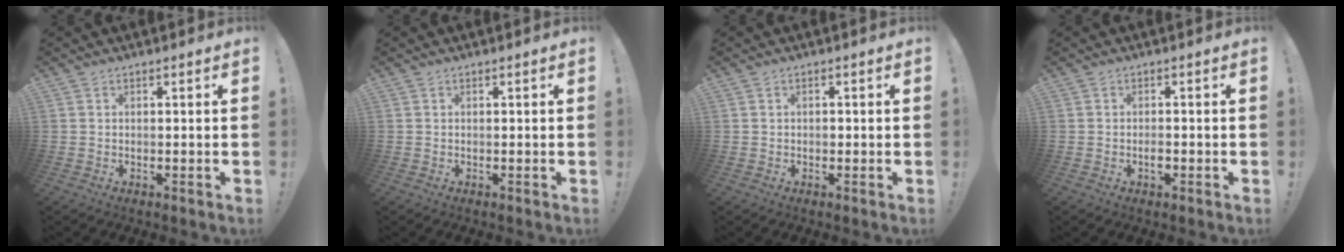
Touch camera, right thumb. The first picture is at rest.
{"total": 0.0}
{"total": 0.6, "force": [-0.3, 0.4, 0.1], "torque": [-0.002, 0.001, -0.006]}
{"total": 1.8, "force": [-0.9, 0.8, 1.3], "torque": [-0.017, 0.000, -0.017]}